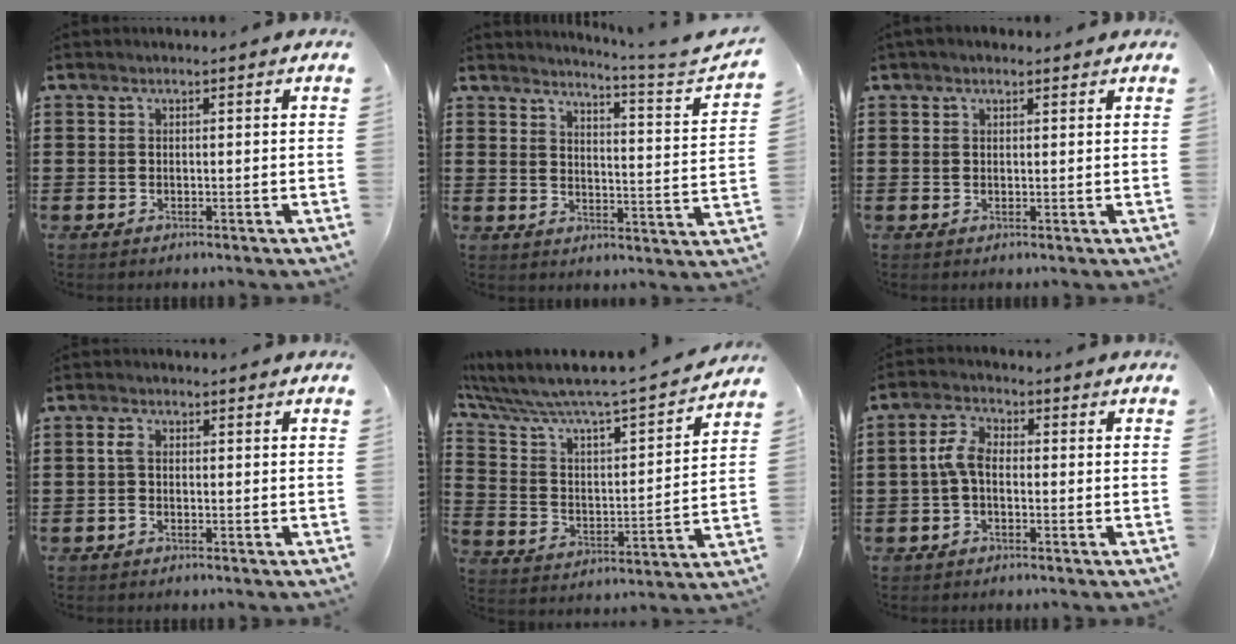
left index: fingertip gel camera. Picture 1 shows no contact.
{"total": 3.6, "force": [2.9, -1.0, 1.8], "torque": [-0.046, -0.042, 0.037]}
{"total": 1.2, "force": [0.8, 0.6, 0.6], "torque": [-0.014, 0.005, 0.015]}
{"total": 1.7, "force": [-0.4, 0.9, 1.4], "torque": [-0.037, 0.000, -0.010]}
{"total": 5.8, "force": [5.3, 0.6, 2.3], "torque": [-0.074, -0.056, 0.080]}
{"total": 4.6, "force": [-0.7, 2.3, 3.9], "torque": [-0.094, 0.002, -0.020]}